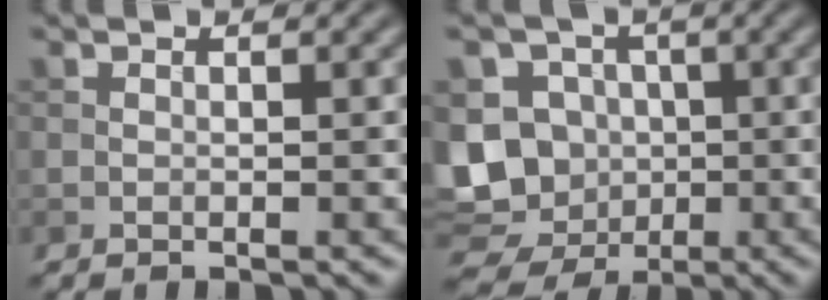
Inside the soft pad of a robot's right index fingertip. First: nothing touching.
{"total": 10.2, "force": [-1.2, 8.9, 4.8], "torque": [-0.062, -0.009, -0.036]}